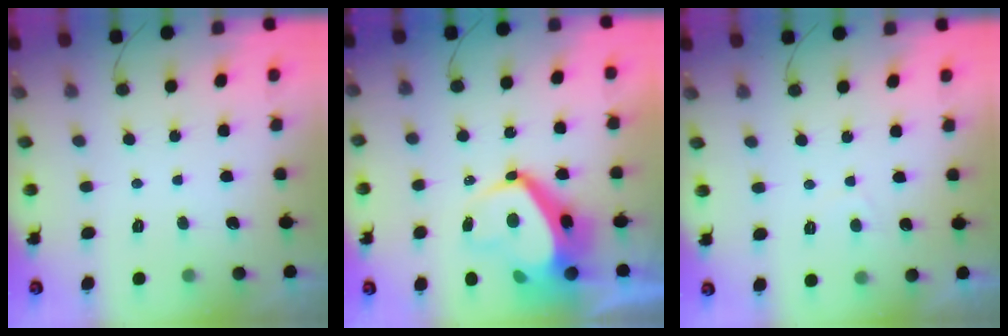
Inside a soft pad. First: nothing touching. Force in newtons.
{"total": 9.0, "press": 9.0, "slide": 0.5}
{"total": 0.5, "press": 0.2, "slide": 0.5}